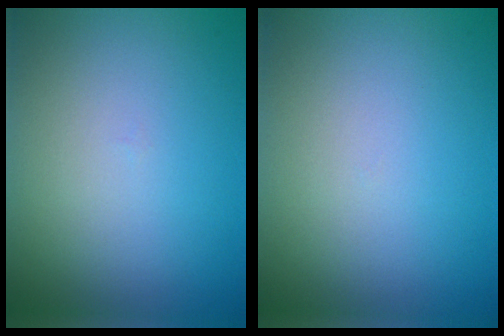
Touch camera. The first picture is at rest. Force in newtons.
{"total": 0.0}